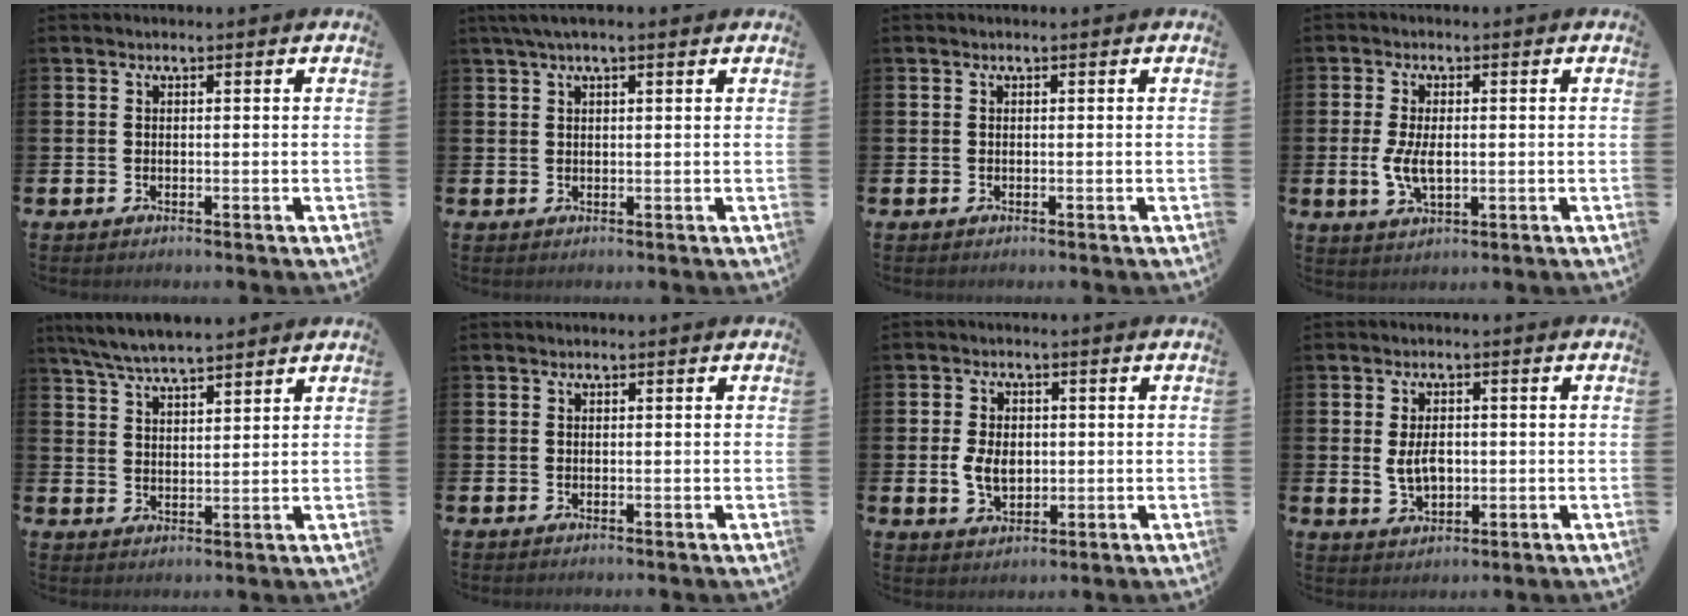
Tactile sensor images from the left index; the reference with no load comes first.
{"total": 2.5, "force": [1.8, 0.4, 1.7], "torque": [-0.032, 0.004, 0.032]}
{"total": 0.0}
{"total": 4.5, "force": [-0.1, 2.3, 3.9], "torque": [-0.075, 0.002, -0.005]}
{"total": 5.9, "force": [5.6, 0.6, 1.6], "torque": [-0.052, -0.018, 0.103]}
{"total": 0.0}
{"total": 4.9, "force": [0.0, 3.4, 3.5], "torque": [-0.057, 0.007, -0.004]}
{"total": 4.0, "force": [0.2, 2.5, 3.1], "torque": [-0.048, 0.003, -0.001]}